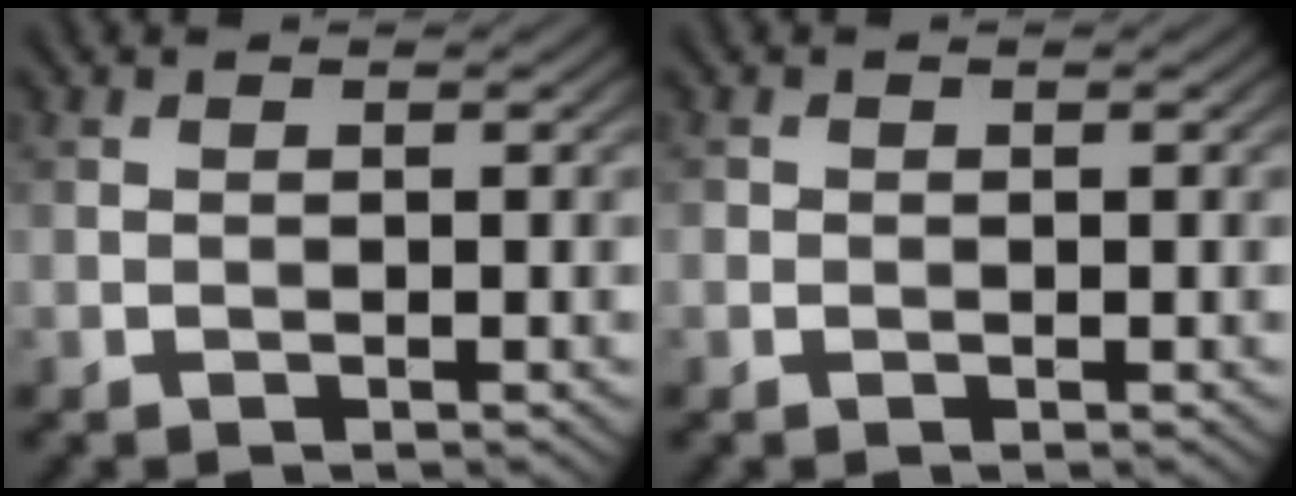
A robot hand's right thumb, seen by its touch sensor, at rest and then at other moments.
{"total": 0.6, "force": [-0.1, 0.6, 0.1], "torque": [0.002, -0.004, -0.004]}